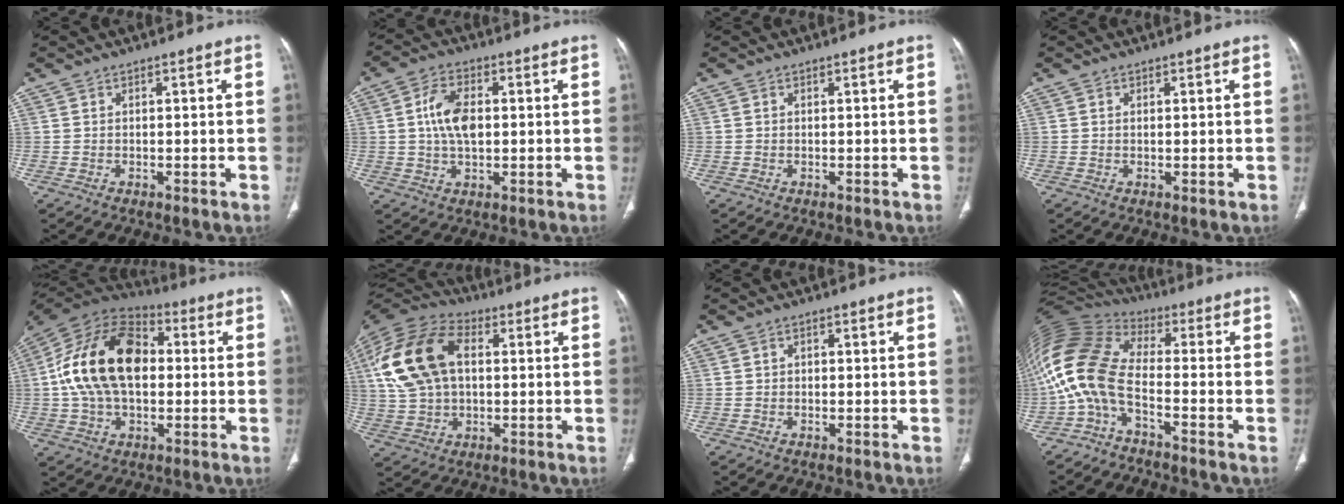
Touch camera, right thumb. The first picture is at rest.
{"total": 8.3, "force": [0.8, 4.6, 6.8], "torque": [-0.128, 0.006, 0.014]}
{"total": 0.0}
{"total": 0.5, "force": [0.1, 0.1, 0.5], "torque": [-0.016, -0.003, 0.004]}
{"total": 21.3, "force": [1.6, 13.4, 16.5], "torque": [-0.301, 0.026, 0.023]}
{"total": 19.1, "force": [3.8, 12.1, 14.3], "torque": [-0.285, 0.020, 0.066]}
{"total": 0.8, "force": [0.1, 0.7, 0.5], "torque": [-0.003, 0.002, 0.000]}
{"total": 12.5, "force": [-4.1, 5.8, 10.2], "torque": [-0.230, 0.067, -0.095]}